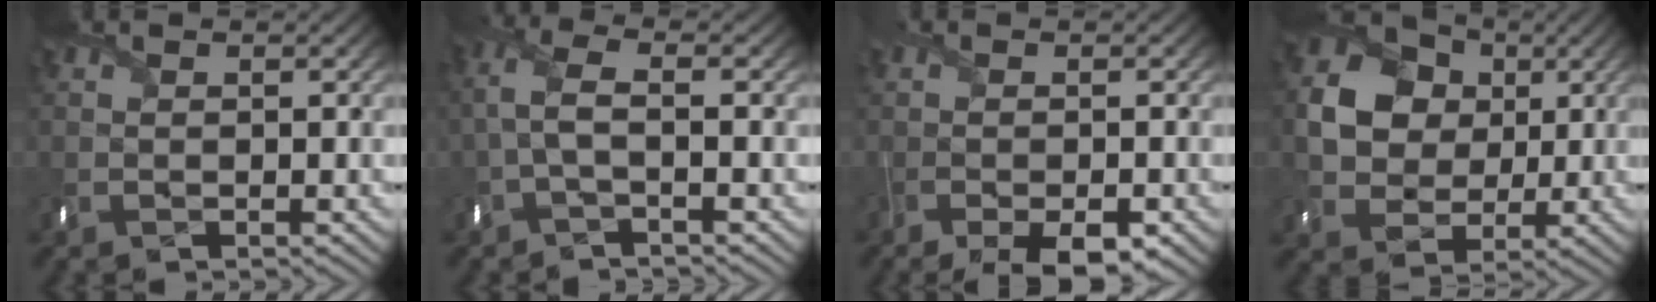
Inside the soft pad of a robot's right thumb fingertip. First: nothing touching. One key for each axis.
{"total": 4.0, "fx": -0.9, "fy": 1.3, "fz": 3.6, "tx": -0.096, "ty": 0.011, "tz": -0.026}
{"total": 5.2, "fx": -3.3, "fy": 1.9, "fz": 3.5, "tx": -0.069, "ty": -0.012, "tz": -0.054}
{"total": 12.0, "fx": 2.8, "fy": 10.0, "fz": 6.0, "tx": -0.146, "ty": 0.029, "tz": 0.043}